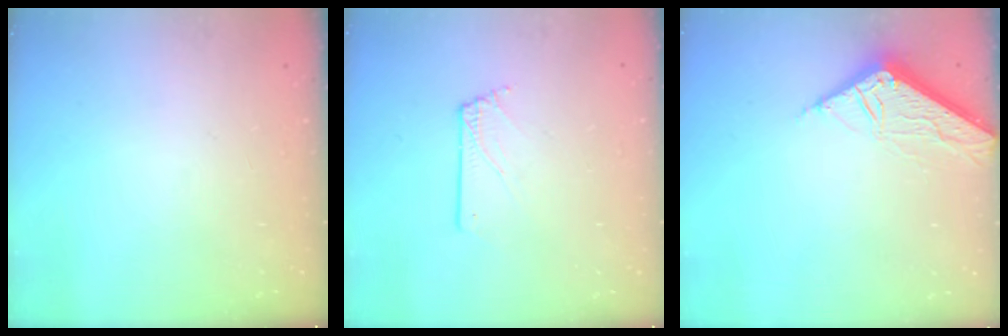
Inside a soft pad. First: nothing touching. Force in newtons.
{"total": 1.3, "press": 1.3, "slide": 0.1}
{"total": 7.9, "press": 7.8, "slide": 0.4}